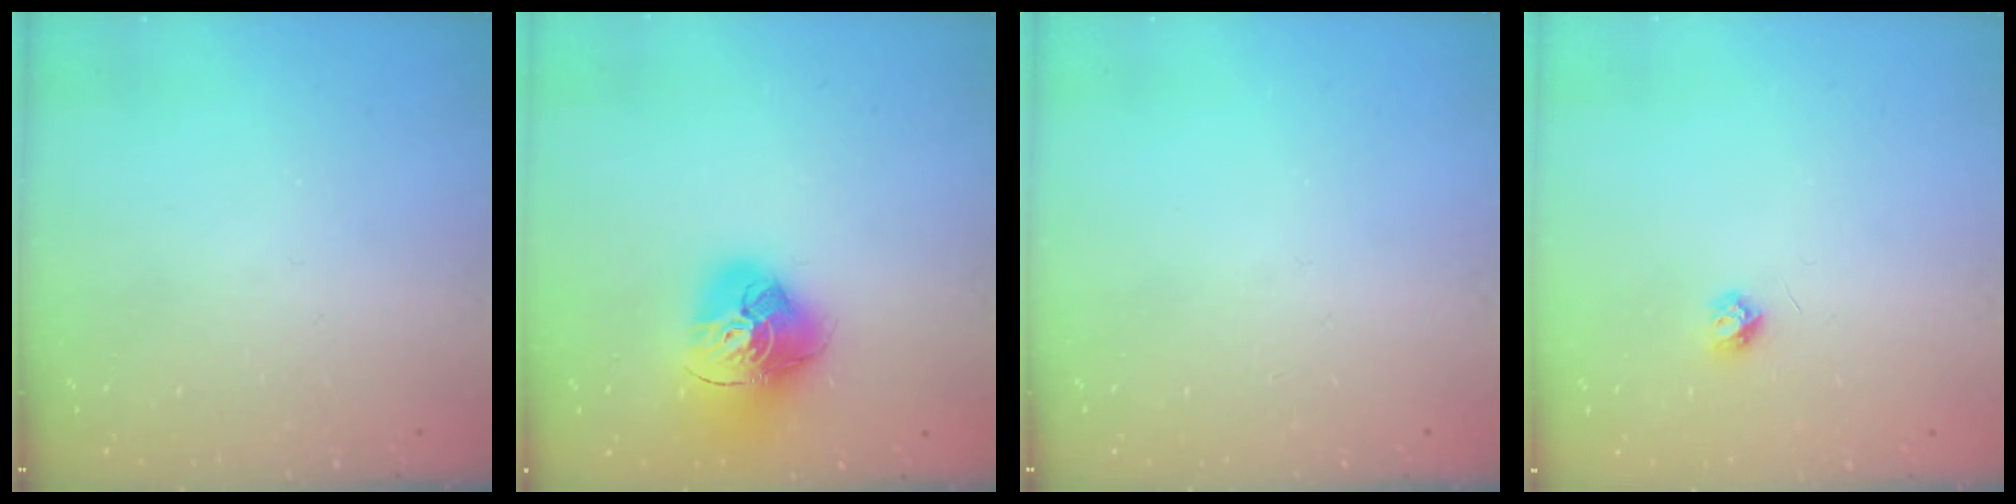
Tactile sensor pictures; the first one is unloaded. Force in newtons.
{"total": 15.5, "press": 15.4, "slide": 1.7}
{"total": 0.0}
{"total": 3.7, "press": 3.7, "slide": 0.5}